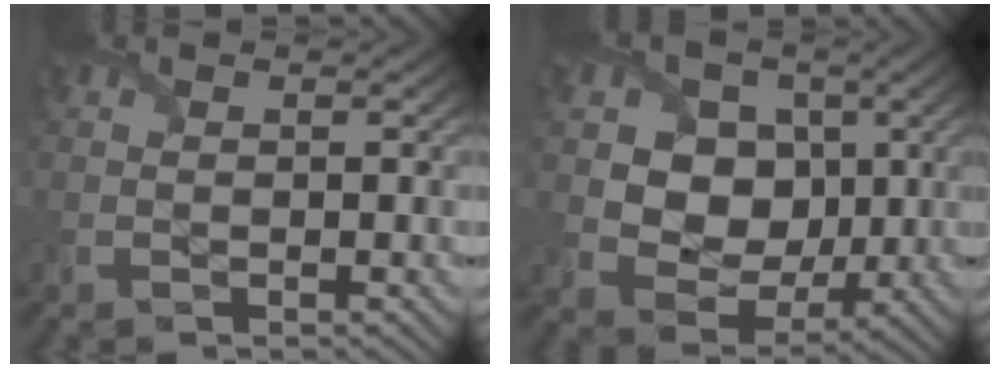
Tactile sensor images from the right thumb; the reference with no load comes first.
{"total": 10.0, "force": [2.2, 8.4, 4.9], "torque": [-0.120, 0.003, 0.037]}